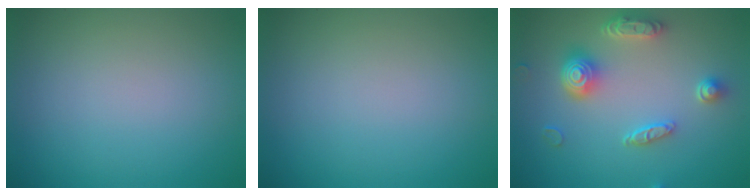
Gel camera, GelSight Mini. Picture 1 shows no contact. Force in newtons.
{"total": 0.0}
{"total": 4.7, "press": 3.8, "slide": 2.8}